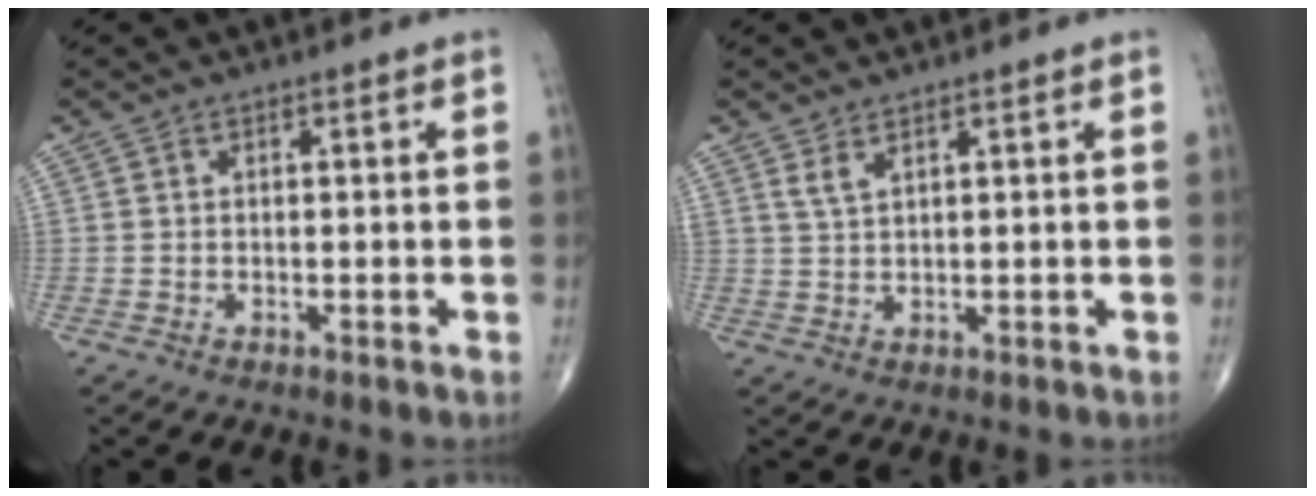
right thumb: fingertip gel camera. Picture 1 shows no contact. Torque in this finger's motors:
{"motor_torque": [0.03, 0.03, 0.63, 0.67, 0.07]}